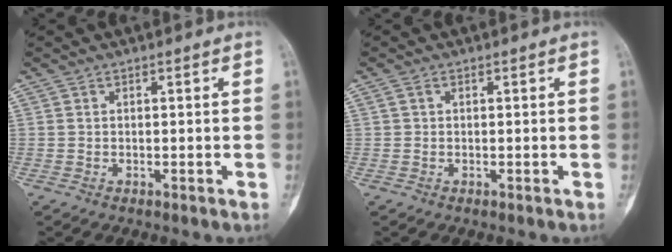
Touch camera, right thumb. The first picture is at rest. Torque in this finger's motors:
{"motor_torque": [-0.05, 0.24, 0.16, 0.01, 0.10]}